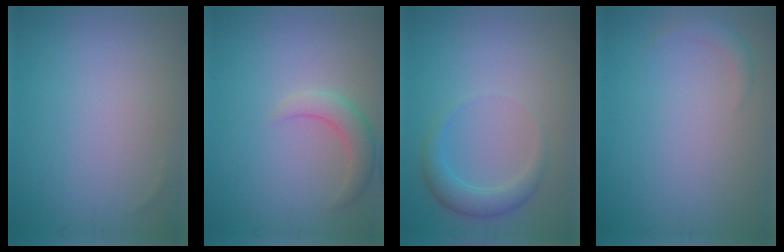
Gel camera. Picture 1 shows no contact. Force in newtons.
{"total": 2.5, "press": 2.5, "slide": 0.2}
{"total": 2.7, "press": 2.7, "slide": 0.1}
{"total": 1.2, "press": 1.2, "slide": 0.2}